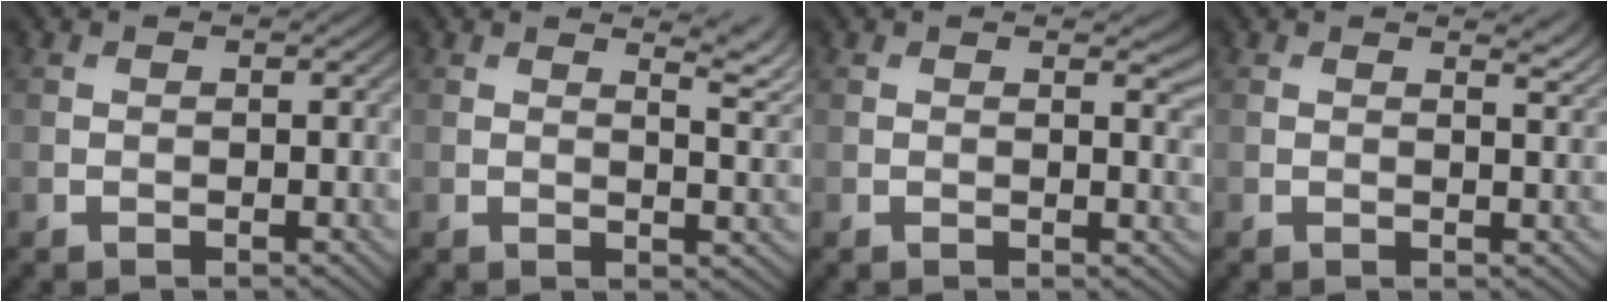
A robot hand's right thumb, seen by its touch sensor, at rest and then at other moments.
{"total": 4.3, "force": [2.8, 1.1, 3.2], "torque": [-0.048, 0.001, 0.048]}
{"total": 2.4, "force": [1.0, 0.6, 2.1], "torque": [-0.028, -0.004, 0.016]}
{"total": 1.7, "force": [1.4, 0.4, 1.0], "torque": [-0.011, -0.007, 0.022]}